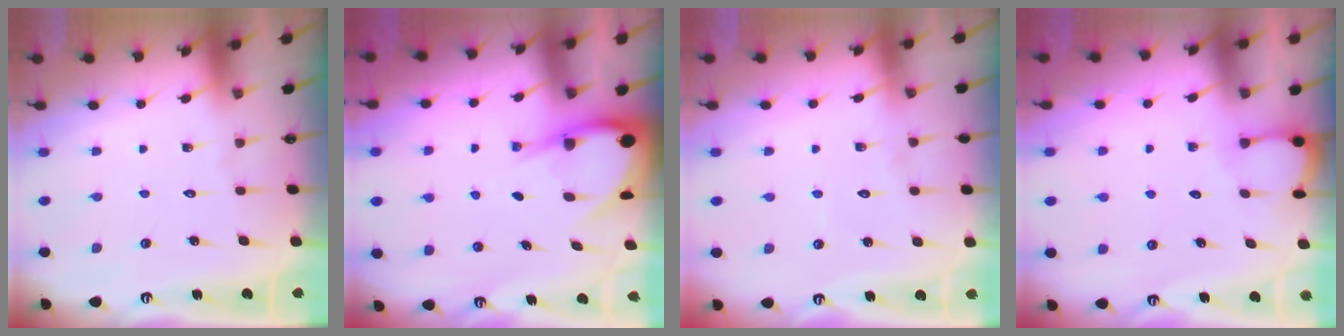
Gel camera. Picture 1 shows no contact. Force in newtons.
{"total": 7.2, "press": 7.1, "slide": 1.0}
{"total": 3.6, "press": 3.6, "slide": 0.4}
{"total": 2.1, "press": 2.1, "slide": 0.2}